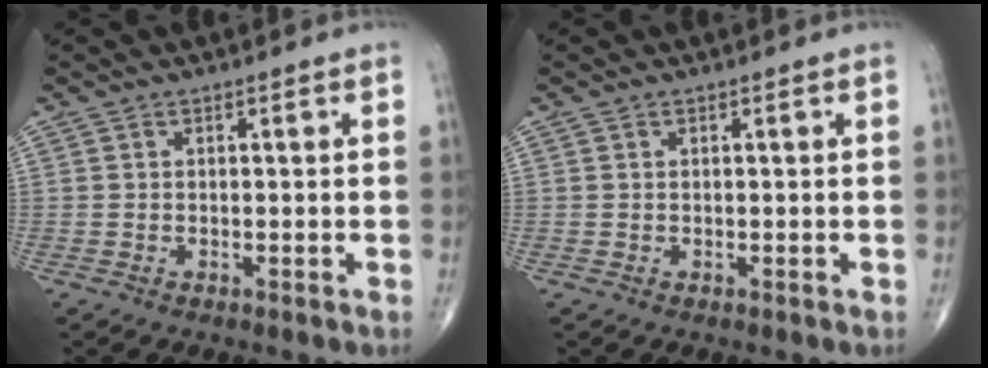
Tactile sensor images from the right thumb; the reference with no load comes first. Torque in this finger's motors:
{"motor_torque": [-0.16, -0.11, -0.11, -0.18, 0.00]}